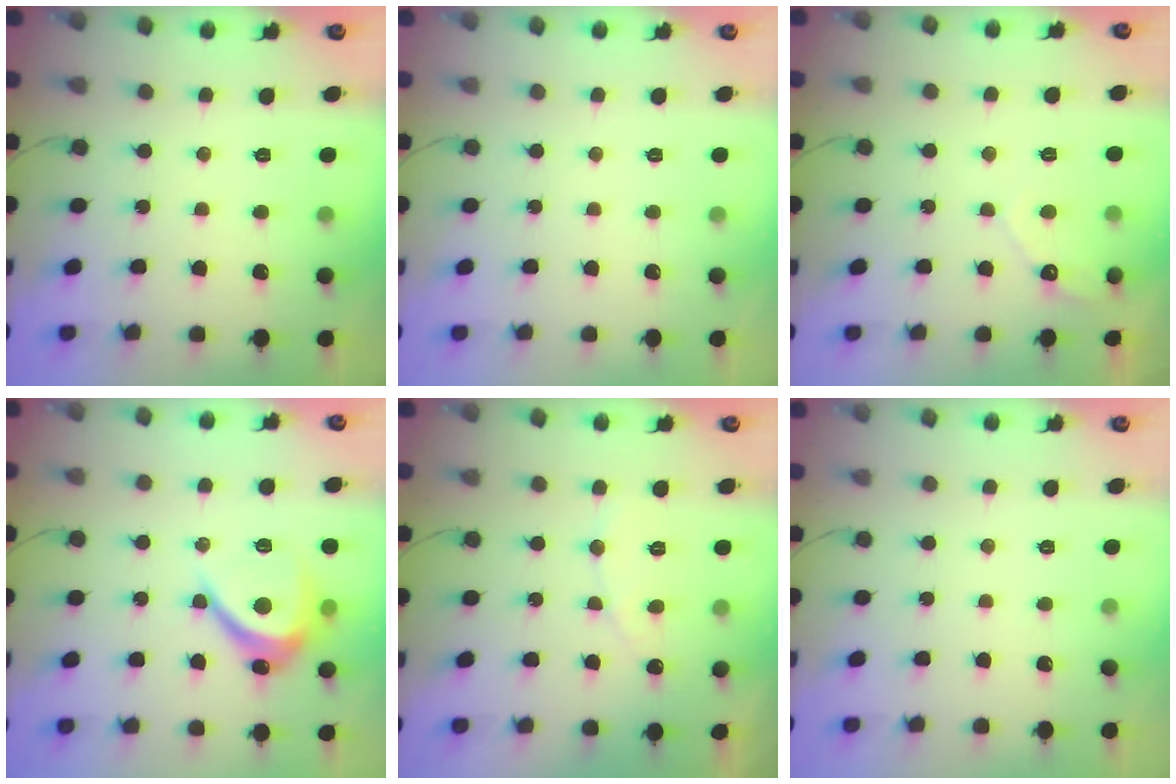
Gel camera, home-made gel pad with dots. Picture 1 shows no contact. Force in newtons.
{"total": 0.0}
{"total": 5.0, "press": 5.0, "slide": 0.4}
{"total": 10.2, "press": 10.2, "slide": 0.8}
{"total": 5.4, "press": 5.3, "slide": 0.4}
{"total": 0.0}